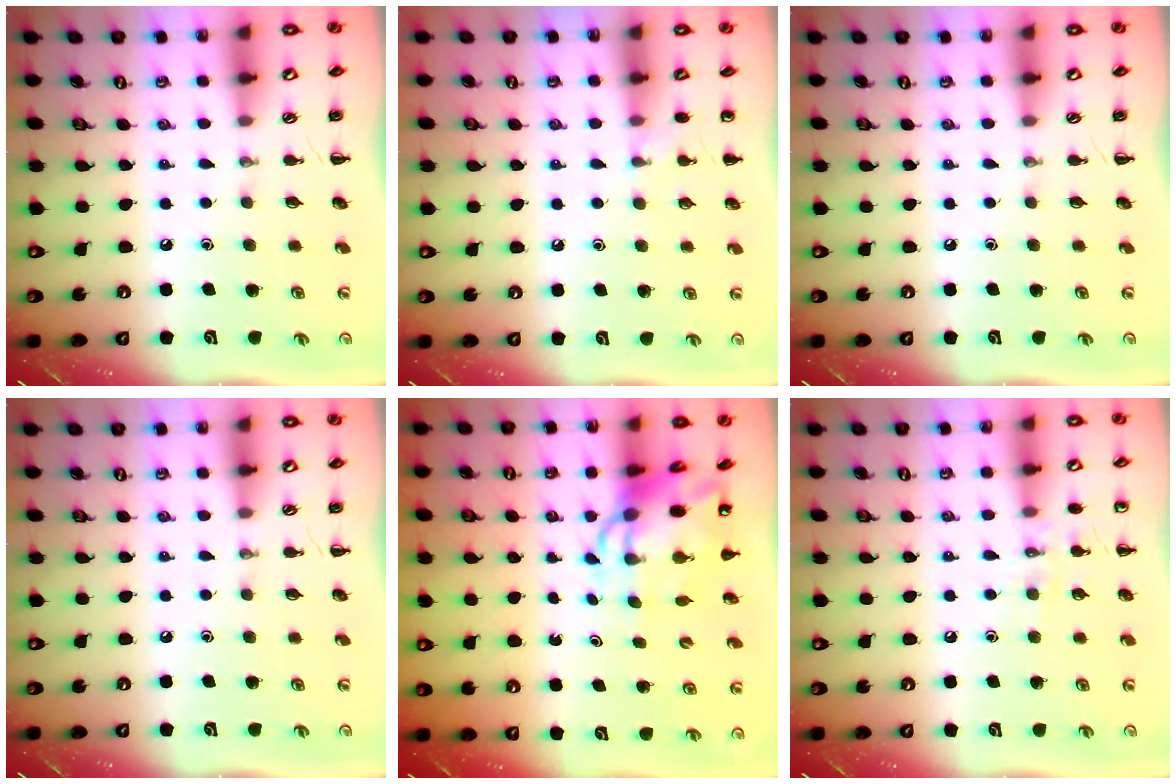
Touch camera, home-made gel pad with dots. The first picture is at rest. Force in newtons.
{"total": 4.7, "press": 4.5, "slide": 1.3}
{"total": 0.0}
{"total": 0.0}
{"total": 8.2, "press": 7.8, "slide": 2.4}
{"total": 7.1, "press": 6.9, "slide": 1.7}